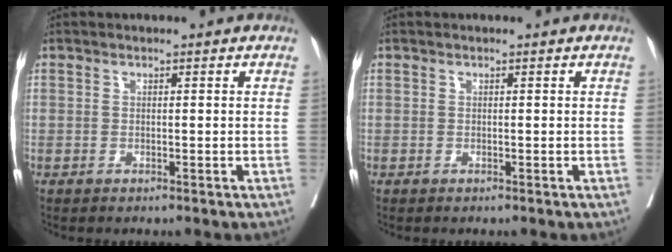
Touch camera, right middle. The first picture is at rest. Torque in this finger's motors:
{"motor_torque": [0.36, -0.36, 0.00, -0.02]}